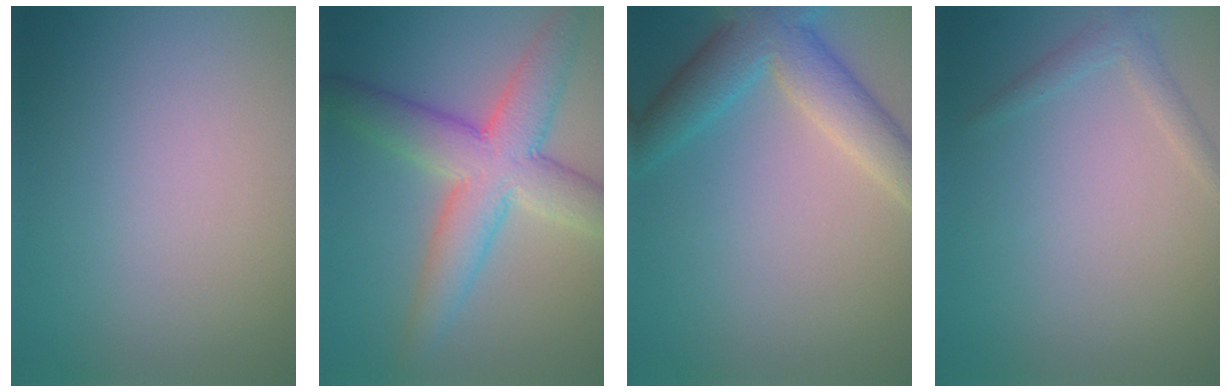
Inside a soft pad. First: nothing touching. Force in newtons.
{"total": 7.4, "press": 7.3, "slide": 0.3}
{"total": 5.9, "press": 5.9, "slide": 0.4}
{"total": 1.4, "press": 1.4, "slide": 0.1}